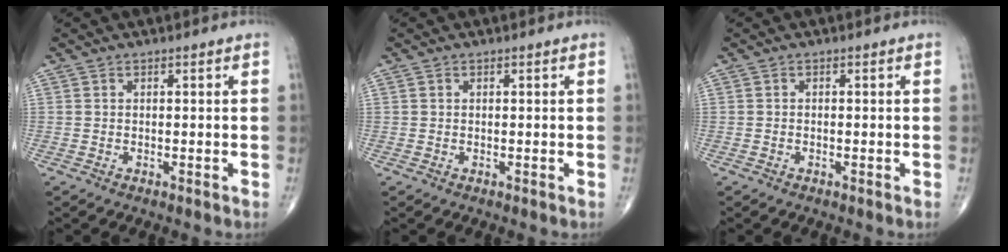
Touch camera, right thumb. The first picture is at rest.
{"total": 0.0}
{"total": 0.0}